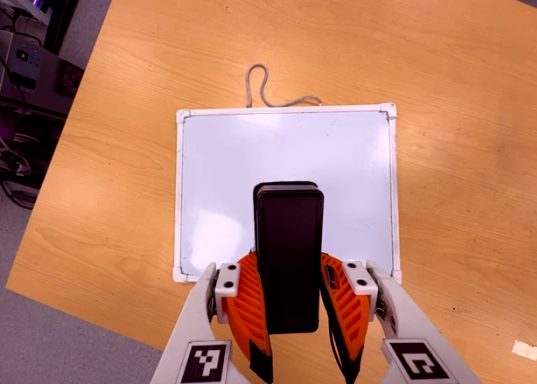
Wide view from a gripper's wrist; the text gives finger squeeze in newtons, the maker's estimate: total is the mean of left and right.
{"total": 6.5, "left": 5.8, "right": 7.3}